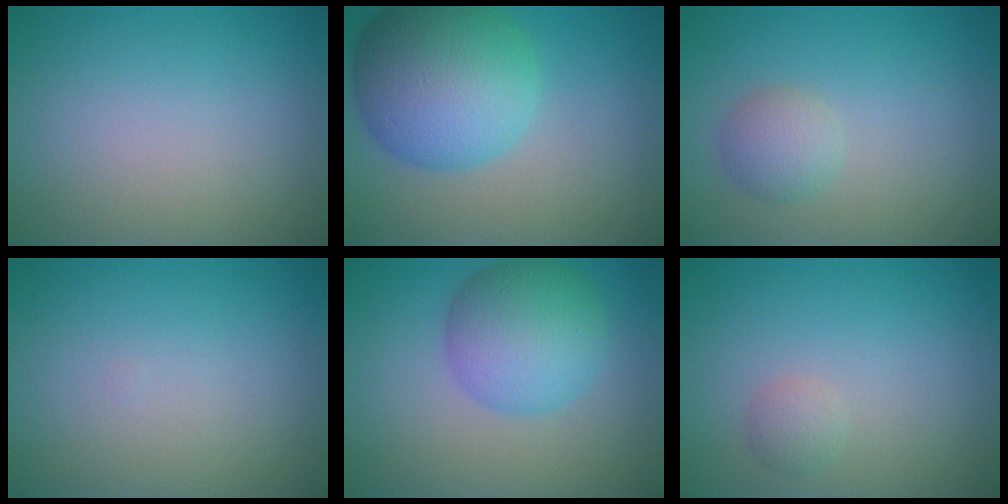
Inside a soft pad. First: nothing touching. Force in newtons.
{"total": 10.5, "press": 10.4, "slide": 0.3}
{"total": 2.2, "press": 2.2, "slide": 0.1}
{"total": 0.0}
{"total": 6.3, "press": 6.3, "slide": 0.1}
{"total": 1.2, "press": 1.2, "slide": 0.0}